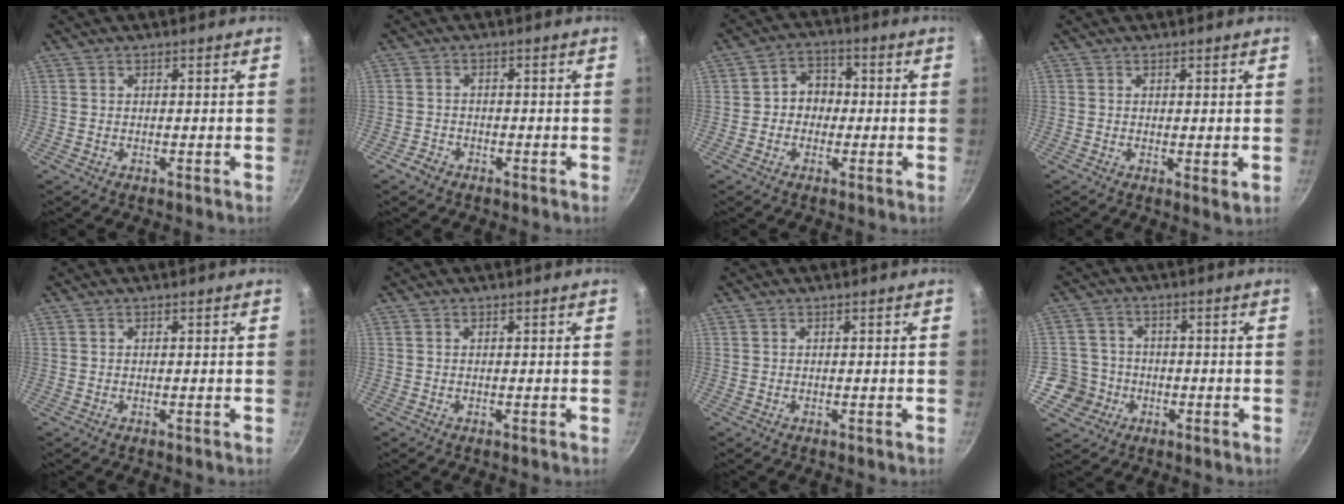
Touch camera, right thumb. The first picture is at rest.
{"total": 2.2, "force": [-1.7, 1.3, 0.6], "torque": [-0.009, 0.020, -0.029]}
{"total": 5.8, "force": [-0.4, 4.9, 3.0], "torque": [-0.006, 0.017, -0.015]}
{"total": 1.9, "force": [0.4, 0.7, 1.7], "torque": [-0.026, -0.010, 0.004]}
{"total": 0.0}
{"total": 0.0}
{"total": 0.0}
{"total": 6.9, "force": [-2.3, 6.5, 0.8], "torque": [0.016, 0.031, -0.043]}